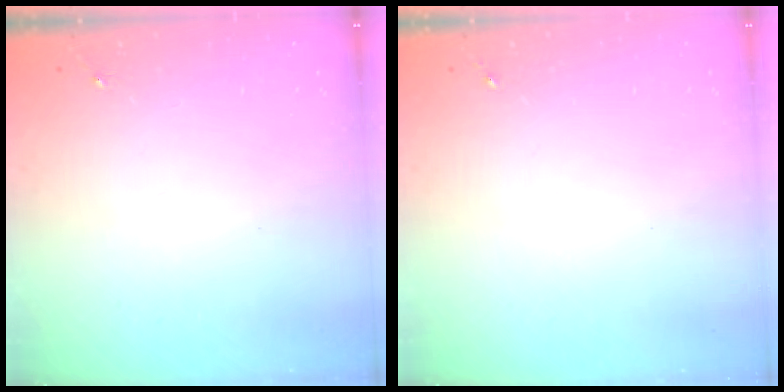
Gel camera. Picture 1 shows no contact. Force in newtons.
{"total": 0.0}